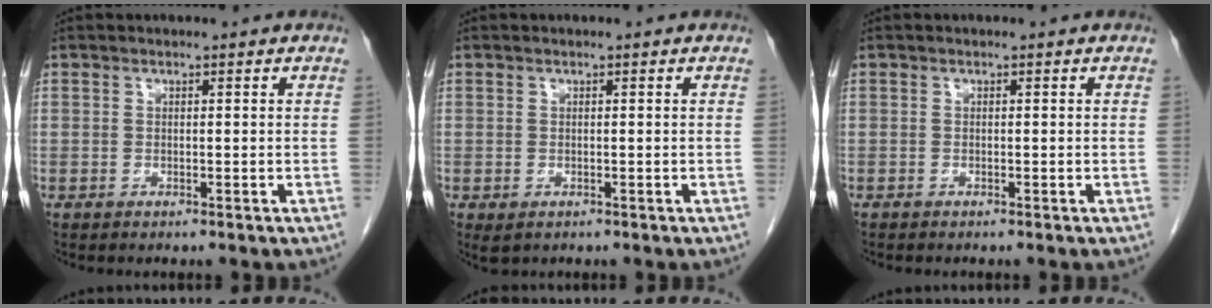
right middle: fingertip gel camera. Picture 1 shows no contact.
{"total": 1.1, "force": [-0.3, 0.8, 0.7], "torque": [-0.015, -0.003, 0.003]}
{"total": 0.0}